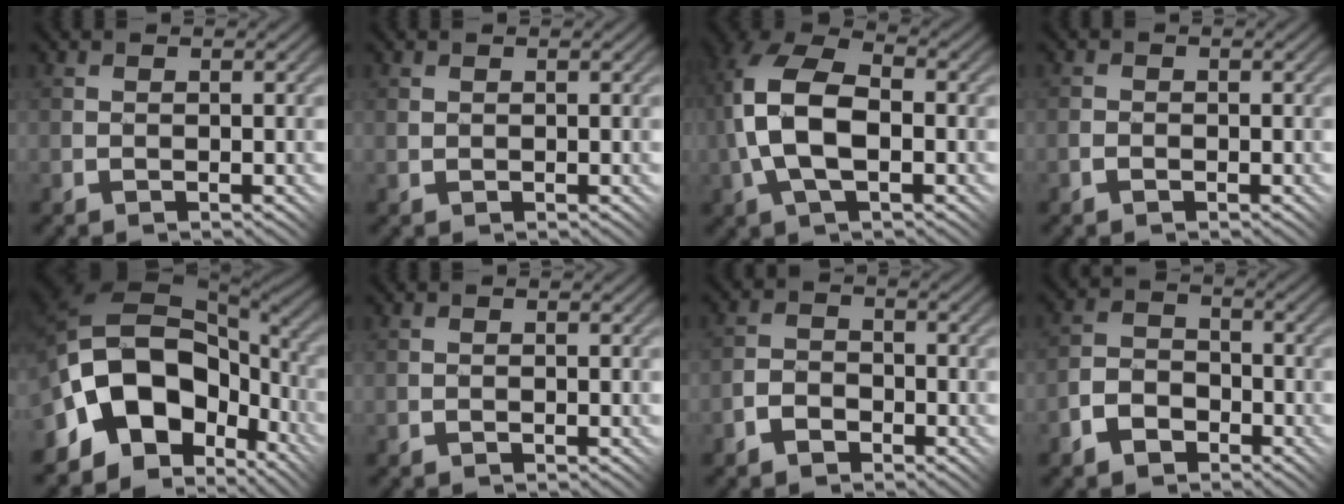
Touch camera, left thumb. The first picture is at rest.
{"total": 0.6, "force": [0.3, 0.4, 0.4], "torque": [-0.012, 0.001, 0.007]}
{"total": 11.5, "force": [-1.0, 6.7, 9.4], "torque": [-0.216, 0.009, -0.026]}
{"total": 1.1, "force": [-0.7, 0.8, 0.3], "torque": [0.004, 0.004, -0.019]}
{"total": 14.7, "force": [-4.3, 9.9, 10.0], "torque": [-0.181, 0.003, -0.082]}
{"total": 0.0}
{"total": 2.8, "force": [-2.1, 1.5, 1.1], "torque": [-0.017, 0.006, -0.051]}
{"total": 4.7, "force": [-3.2, 2.8, 2.0], "torque": [-0.041, 0.004, -0.073]}